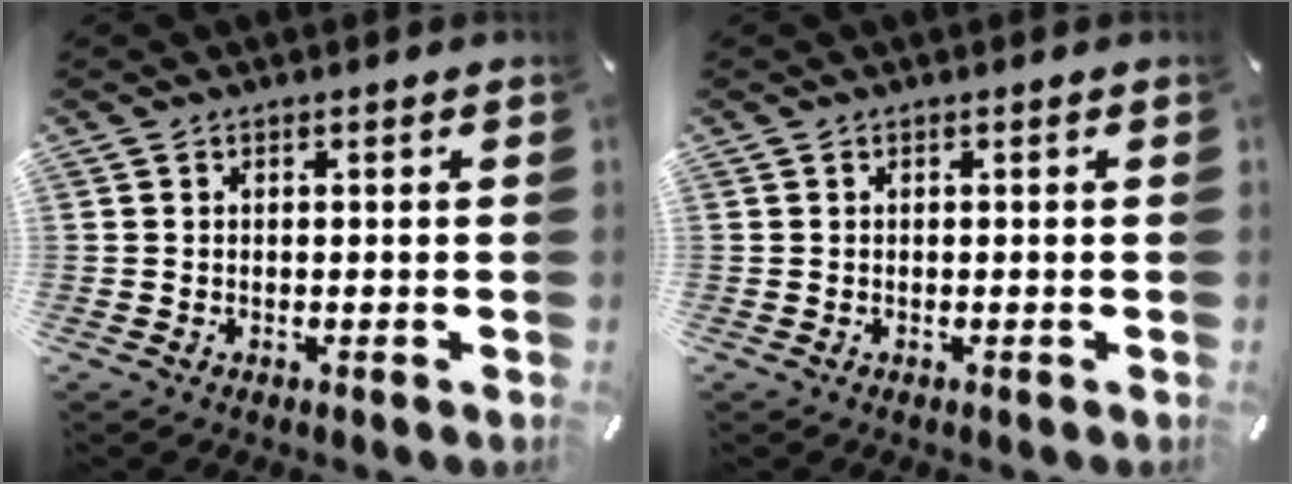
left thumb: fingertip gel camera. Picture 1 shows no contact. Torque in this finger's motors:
{"motor_torque": [0.00, 0.00, 0.00, 0.00, 0.00]}